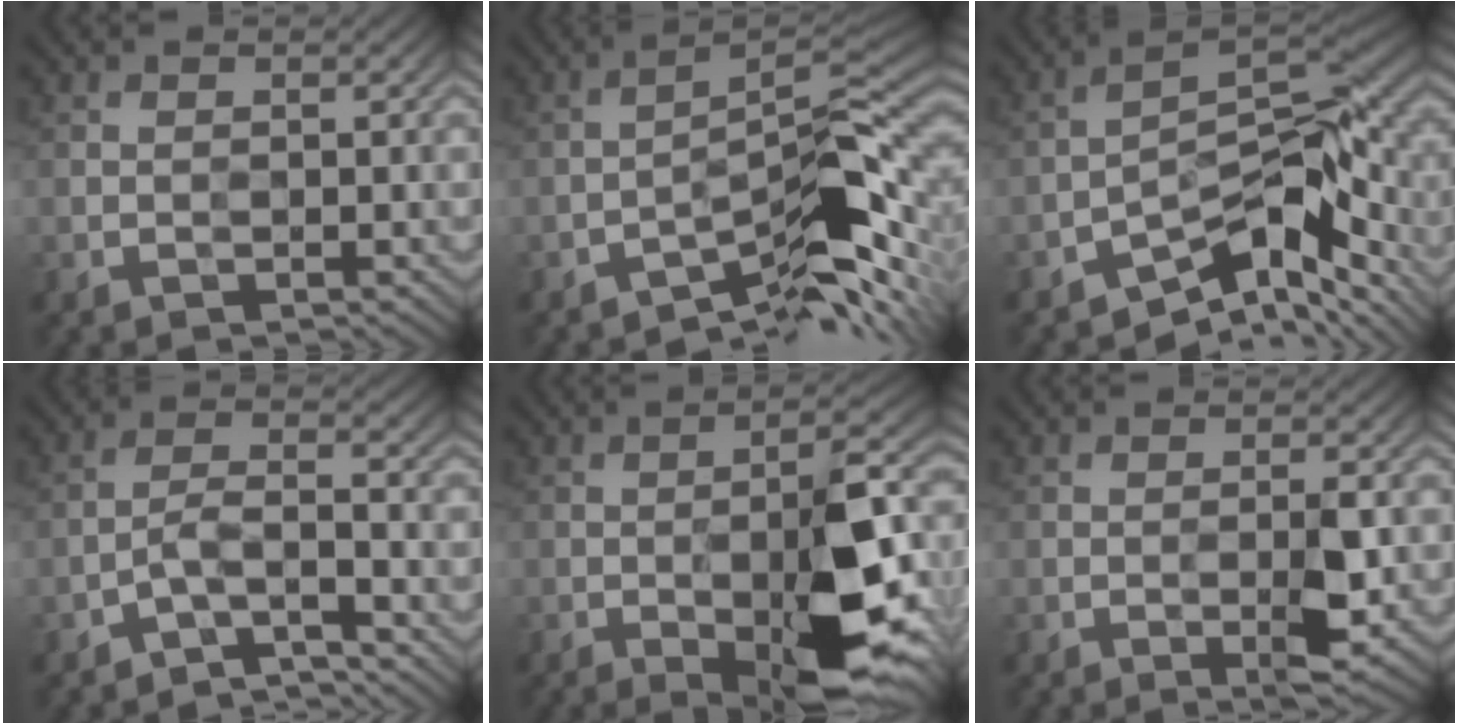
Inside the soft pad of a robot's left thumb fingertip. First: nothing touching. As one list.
[{"total": 9.9, "force": [-6.4, 1.8, 7.3], "torque": [-0.100, 0.014, -0.105]}, {"total": 9.1, "force": [-7.1, 2.6, 5.1], "torque": [-0.056, 0.014, -0.132]}, {"total": 3.1, "force": [-3.0, 0.0, 0.8], "torque": [-0.010, 0.015, -0.067]}, {"total": 13.0, "force": [-5.1, 3.6, 11.4], "torque": [-0.167, 0.002, -0.076]}, {"total": 3.0, "force": [-1.2, 0.2, 2.8], "torque": [-0.046, 0.005, -0.014]}]